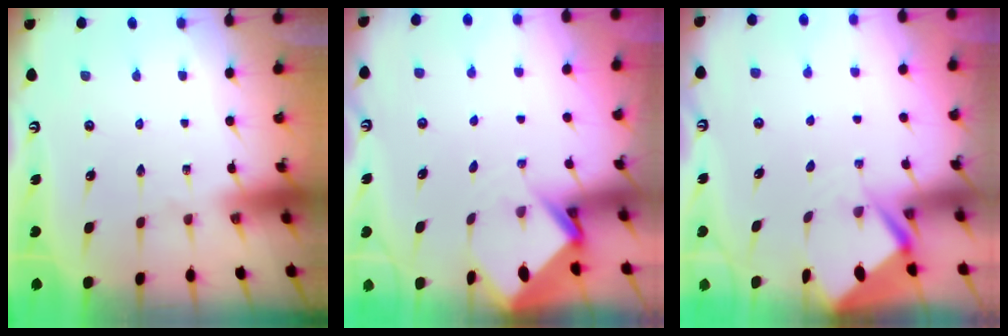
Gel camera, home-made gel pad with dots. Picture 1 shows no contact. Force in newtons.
{"total": 3.8, "press": 3.7, "slide": 0.3}
{"total": 3.6, "press": 3.6, "slide": 0.4}